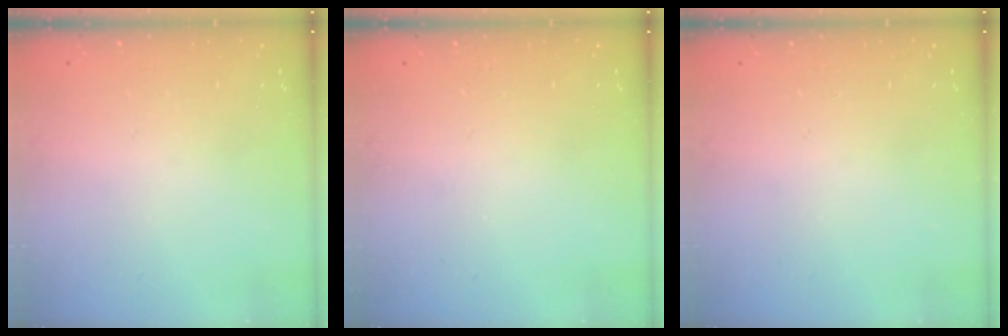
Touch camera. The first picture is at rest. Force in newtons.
{"total": 0.0}
{"total": 0.0}